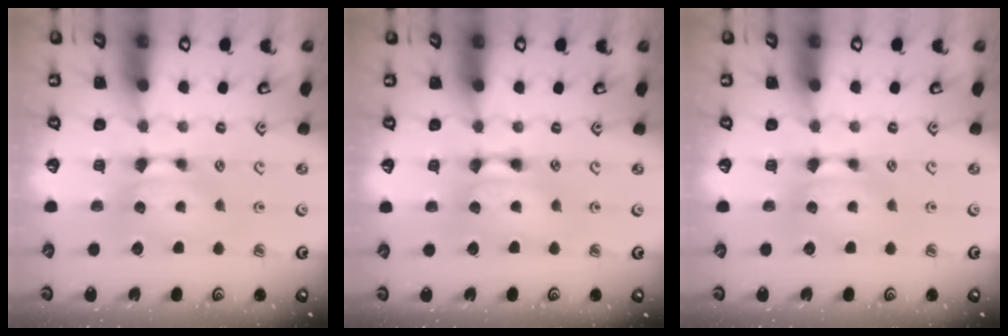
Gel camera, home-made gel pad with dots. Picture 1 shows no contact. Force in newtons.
{"total": 2.2, "press": 2.2, "slide": 0.1}
{"total": 0.0}